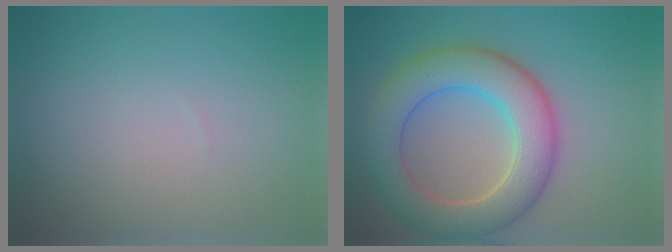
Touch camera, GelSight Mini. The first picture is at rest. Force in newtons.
{"total": 8.1, "press": 8.1, "slide": 0.6}